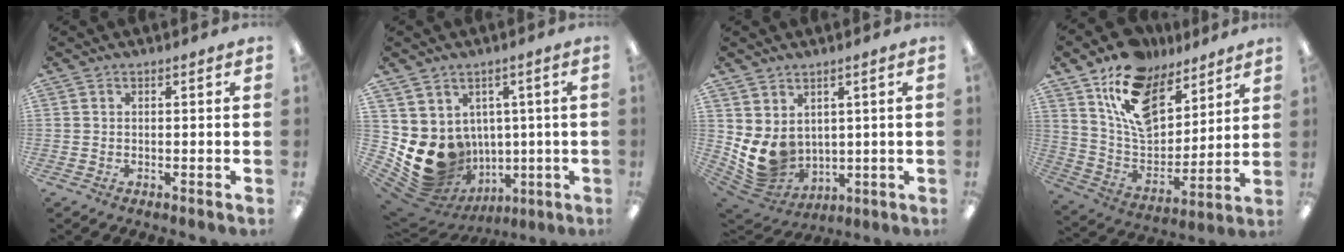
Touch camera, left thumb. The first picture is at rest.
{"total": 13.6, "force": [-1.6, 12.1, 6.0], "torque": [-0.142, -0.024, -0.010]}
{"total": 9.1, "force": [2.5, 7.7, 4.2], "torque": [-0.101, -0.033, 0.055]}
{"total": 17.1, "force": [10.8, 10.2, 8.5], "torque": [-0.163, -0.051, 0.202]}